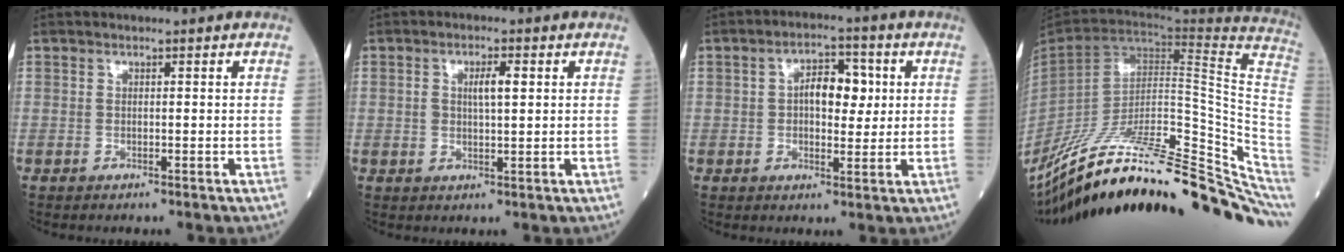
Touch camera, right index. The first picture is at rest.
{"total": 3.3, "force": [1.0, 0.9, 3.1], "torque": [-0.057, 0.006, 0.020]}
{"total": 6.5, "force": [1.0, 3.2, 5.6], "torque": [-0.087, 0.018, 0.013]}
{"total": 36.2, "force": [-28.0, 6.8, 22.1], "torque": [-0.246, -0.033, -0.405]}